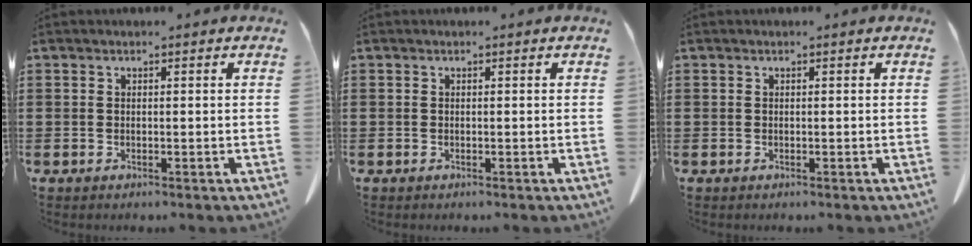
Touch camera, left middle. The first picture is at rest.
{"total": 0.0}
{"total": 0.0}